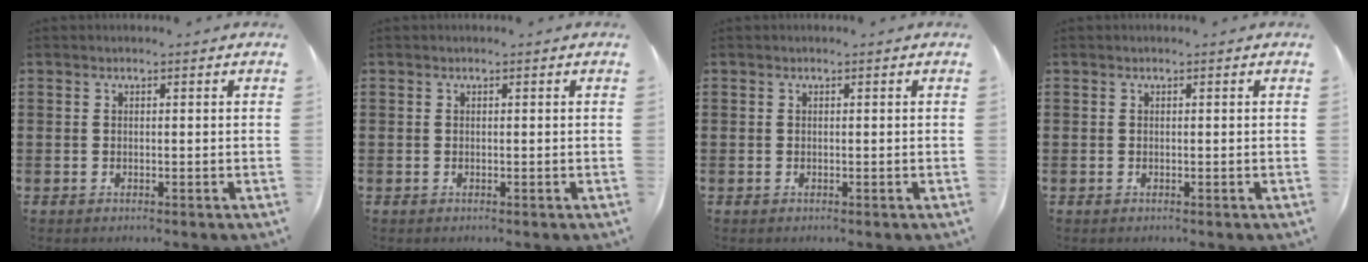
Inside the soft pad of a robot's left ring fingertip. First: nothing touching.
{"total": 0.0}
{"total": 0.0}
{"total": 0.0}